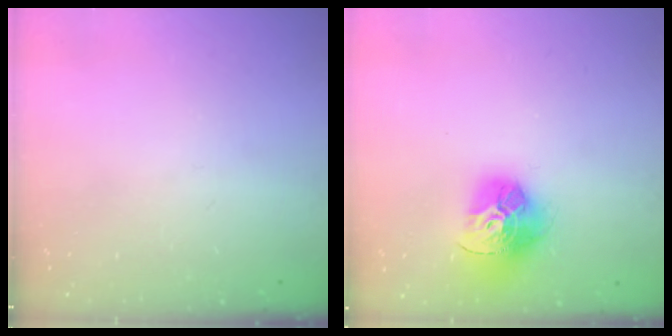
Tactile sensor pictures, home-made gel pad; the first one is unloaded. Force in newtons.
{"total": 15.9, "press": 15.9, "slide": 1.6}